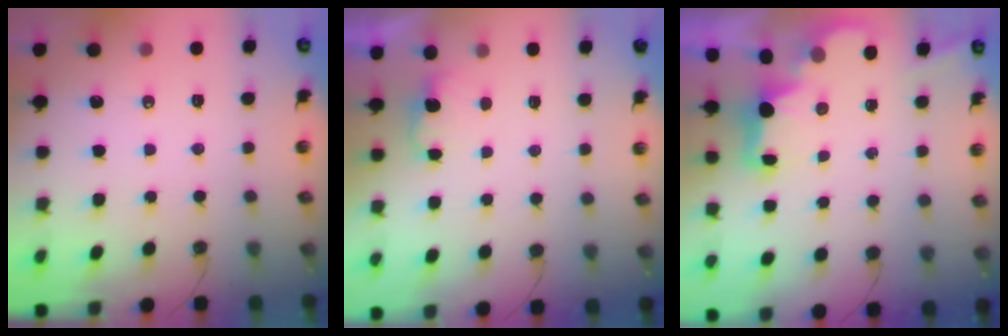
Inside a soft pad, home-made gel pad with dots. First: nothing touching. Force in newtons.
{"total": 1.6, "press": 1.4, "slide": 0.8}
{"total": 2.4, "press": 2.3, "slide": 0.8}